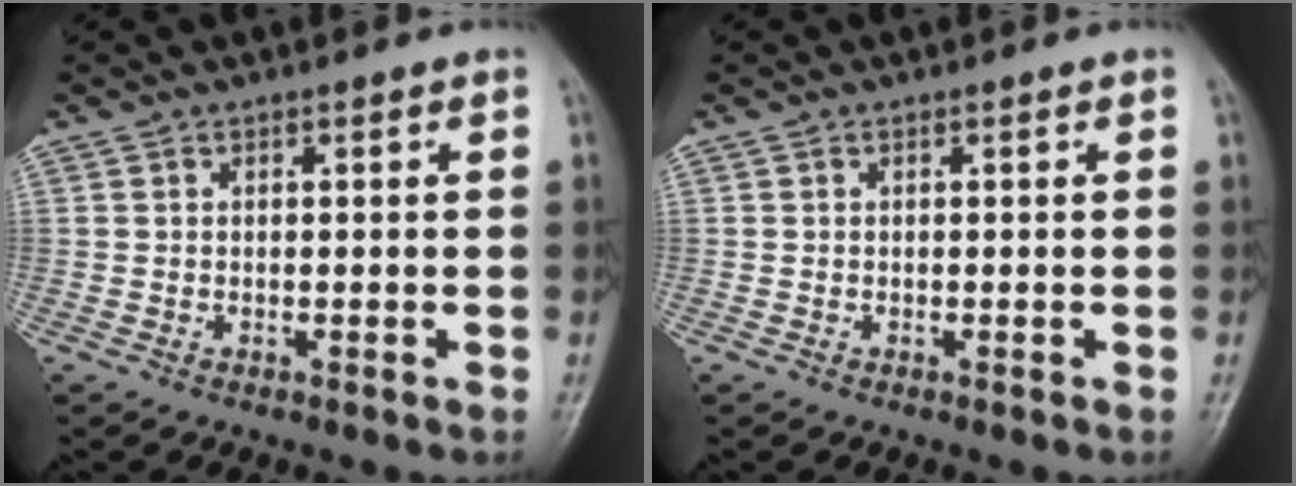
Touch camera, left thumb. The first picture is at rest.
{"total": 0.0}